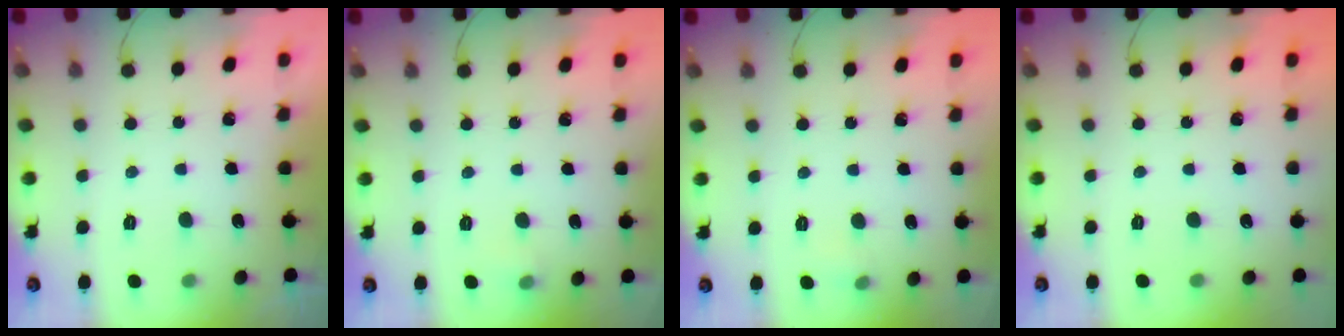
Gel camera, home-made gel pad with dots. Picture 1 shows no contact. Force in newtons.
{"total": 4.5, "press": 4.3, "slide": 1.2}
{"total": 3.8, "press": 3.6, "slide": 1.2}
{"total": 0.0}